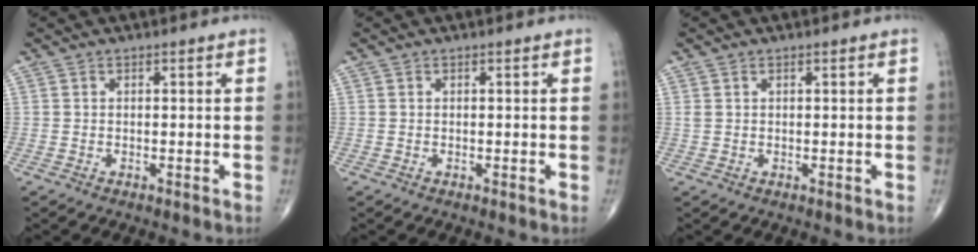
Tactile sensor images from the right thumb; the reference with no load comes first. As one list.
[{"total": 0.0}, {"total": 1.0, "force": [0.5, 0.4, 0.7], "torque": [-0.019, 0.011, 0.016]}]